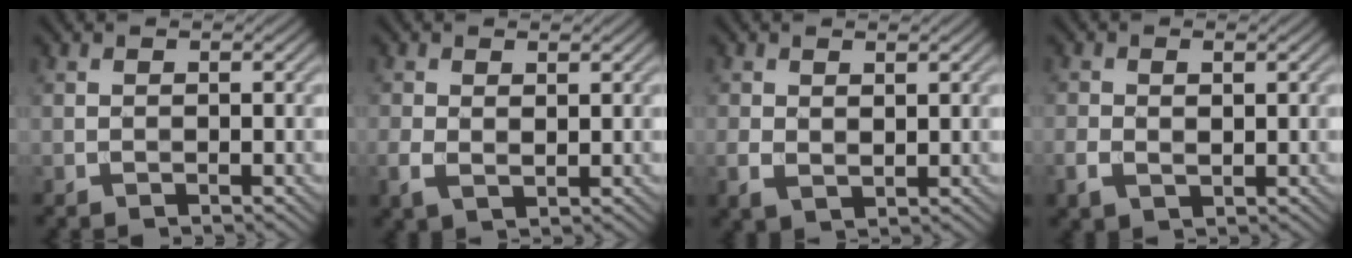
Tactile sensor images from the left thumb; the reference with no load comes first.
{"total": 2.6, "force": [0.3, 1.4, 2.2], "torque": [-0.050, -0.004, 0.008]}
{"total": 2.4, "force": [0.5, 1.3, 1.9], "torque": [-0.041, -0.005, 0.012]}
{"total": 2.6, "force": [-0.2, 1.6, 2.1], "torque": [-0.044, -0.006, 0.000]}